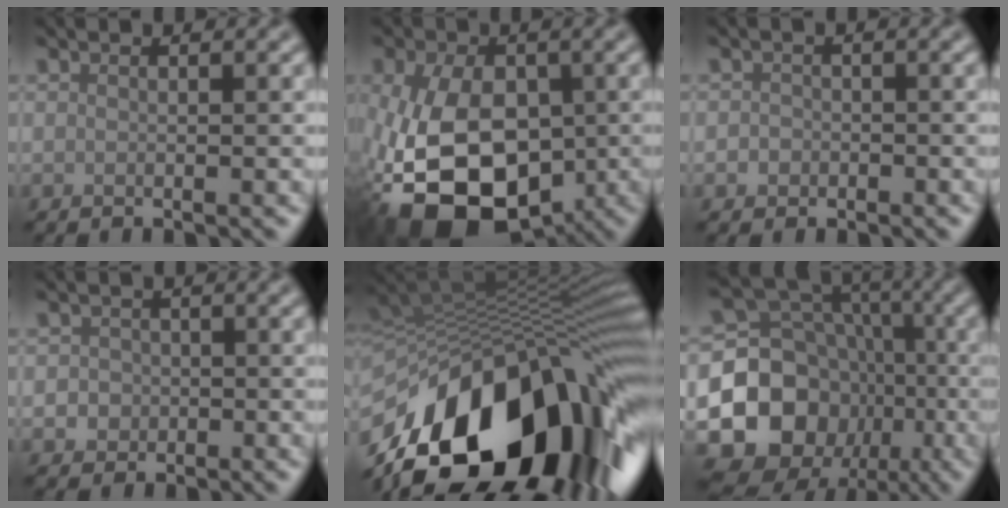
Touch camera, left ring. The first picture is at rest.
{"total": 14.2, "force": [-3.8, 9.2, 10.2], "torque": [-0.197, -0.031, -0.061]}
{"total": 1.2, "force": [-0.4, 1.1, 0.2], "torque": [0.006, -0.001, -0.009]}
{"total": 1.9, "force": [-0.4, 1.8, 0.4], "torque": [0.014, -0.001, -0.015]}
{"total": 18.9, "force": [-7.7, 9.7, 14.2], "torque": [-0.235, -0.003, -0.132]}
{"total": 16.3, "force": [-5.9, 13.8, 6.2], "torque": [-0.125, -0.008, -0.121]}